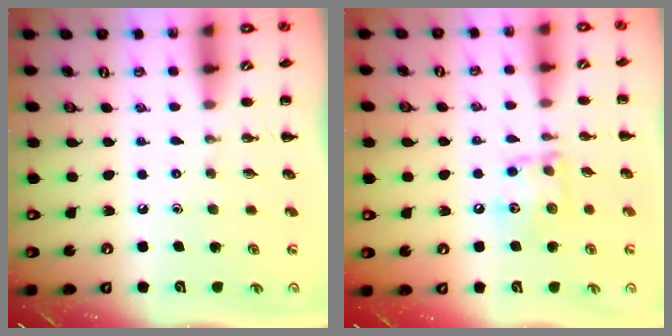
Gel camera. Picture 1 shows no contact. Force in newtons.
{"total": 10.2, "press": 10.2, "slide": 0.6}